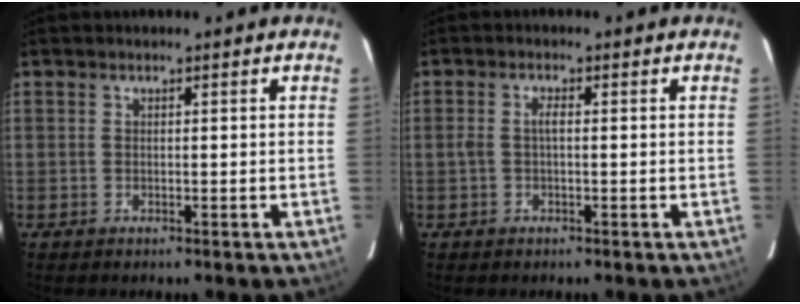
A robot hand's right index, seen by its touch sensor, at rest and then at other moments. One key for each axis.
{"total": 1.8, "fx": -0.2, "fy": 0.6, "fz": 1.7, "tx": -0.036, "ty": 0.005, "tz": -0.004}